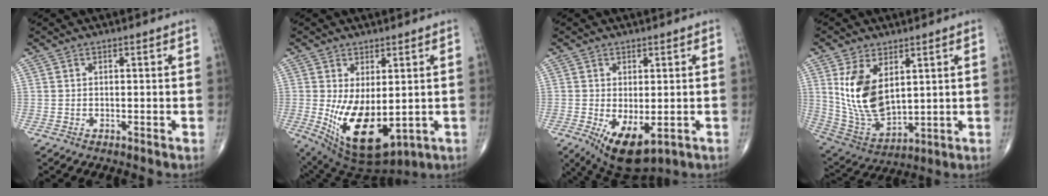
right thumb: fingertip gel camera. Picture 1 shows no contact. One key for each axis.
{"total": 13.9, "fx": -1.4, "fy": 7.0, "fz": 11.9, "tx": -0.199, "ty": -0.024, "tz": 0.005}
{"total": 9.1, "fx": -2.9, "fy": 4.3, "fz": 7.4, "tx": -0.112, "ty": -0.017, "tz": -0.032}
{"total": 13.9, "fx": 4.0, "fy": 7.8, "fz": 10.8, "tx": -0.192, "ty": -0.023, "tz": 0.099}